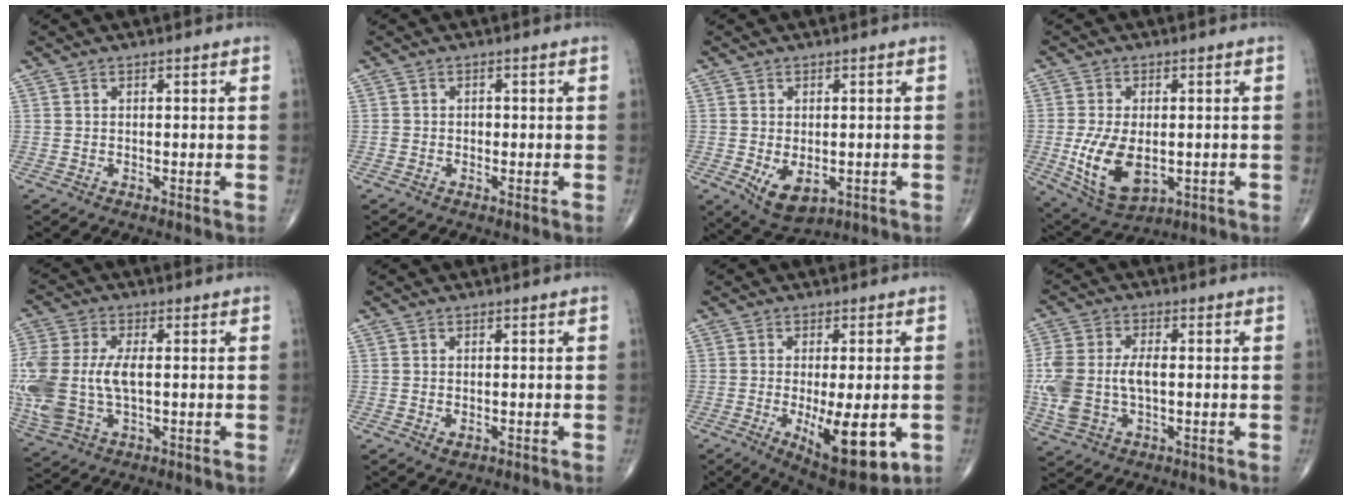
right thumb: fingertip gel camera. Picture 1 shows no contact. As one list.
[{"total": 1.1, "force": [-0.2, 1.0, 0.5], "torque": [-0.003, 0.003, -0.004]}, {"total": 6.9, "force": [-1.8, 4.0, 5.3], "torque": [-0.077, -0.009, -0.015]}, {"total": 11.9, "force": [-2.0, 6.7, 9.6], "torque": [-0.175, -0.011, -0.019]}, {"total": 17.5, "force": [-0.6, 10.0, 14.4], "torque": [-0.371, -0.004, 0.000]}, {"total": 1.3, "force": [-0.4, 0.7, 1.0], "torque": [-0.017, -0.002, -0.002]}, {"total": 13.3, "force": [-3.4, 4.6, 12.0], "torque": [-0.175, -0.019, -0.038]}, {"total": 11.6, "force": [-0.7, 6.7, 9.4], "torque": [-0.222, 0.010, -0.008]}]